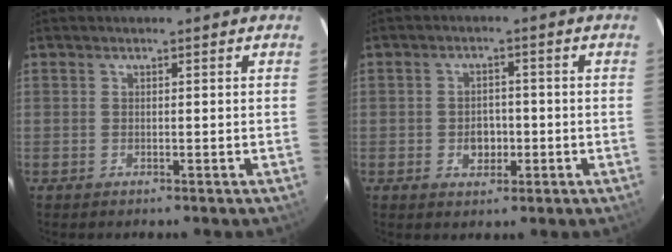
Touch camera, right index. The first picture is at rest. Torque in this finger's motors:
{"motor_torque": [-0.02, 0.02, 0.03, 0.00]}